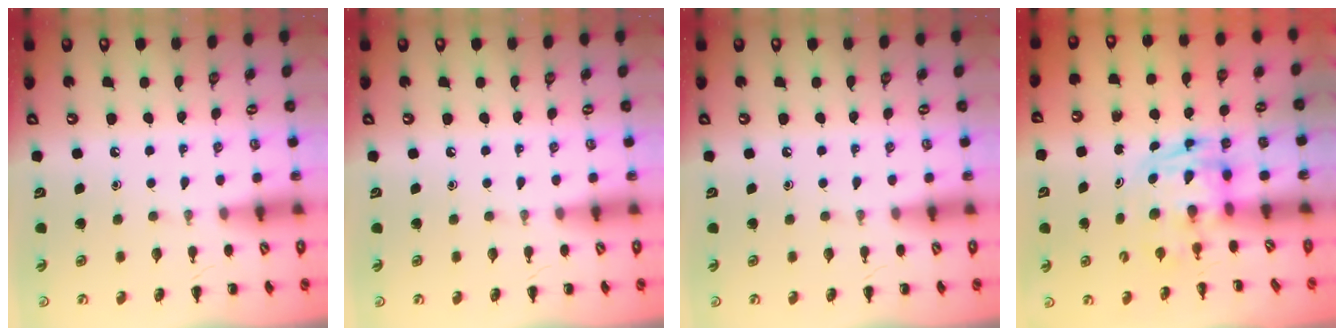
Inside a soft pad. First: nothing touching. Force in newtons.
{"total": 0.0}
{"total": 0.0}
{"total": 2.8, "press": 2.8, "slide": 0.5}